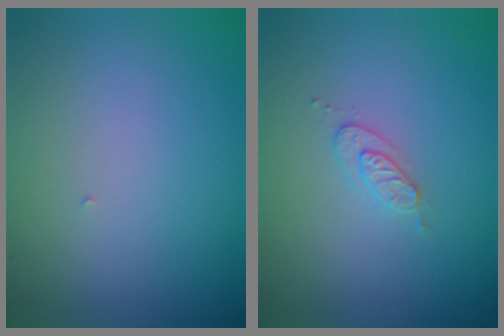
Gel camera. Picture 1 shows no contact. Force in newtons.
{"total": 1.7, "press": 1.6, "slide": 0.2}